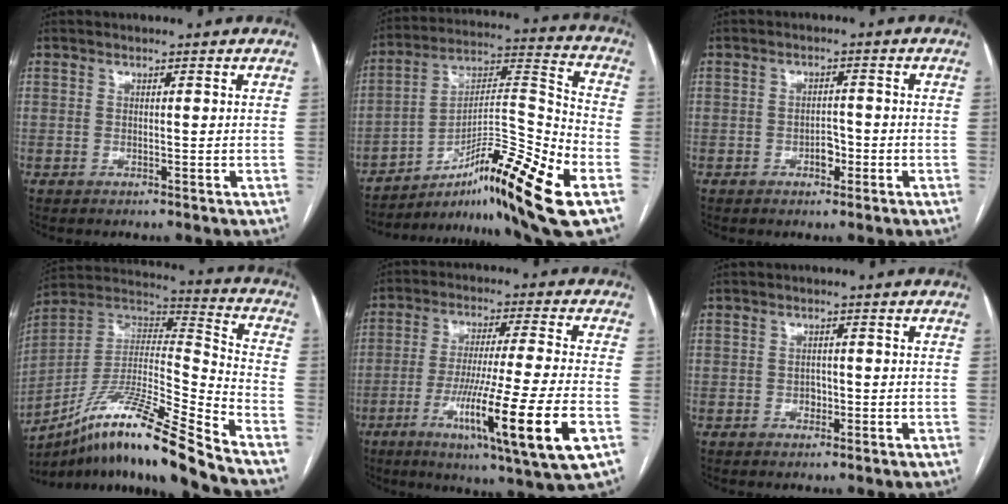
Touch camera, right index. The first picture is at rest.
{"total": 21.5, "force": [-11.7, 1.1, 18.0], "torque": [-0.270, 0.003, -0.183]}
{"total": 2.5, "force": [-1.2, 1.4, 1.7], "torque": [-0.023, 0.006, -0.018]}
{"total": 19.2, "force": [-14.0, 0.0, 13.1], "torque": [-0.245, 0.002, -0.250]}
{"total": 18.0, "force": [-6.4, -0.5, 16.8], "torque": [-0.283, -0.035, -0.107]}
{"total": 1.5, "force": [-0.5, 1.1, 0.9], "torque": [-0.010, 0.004, -0.006]}